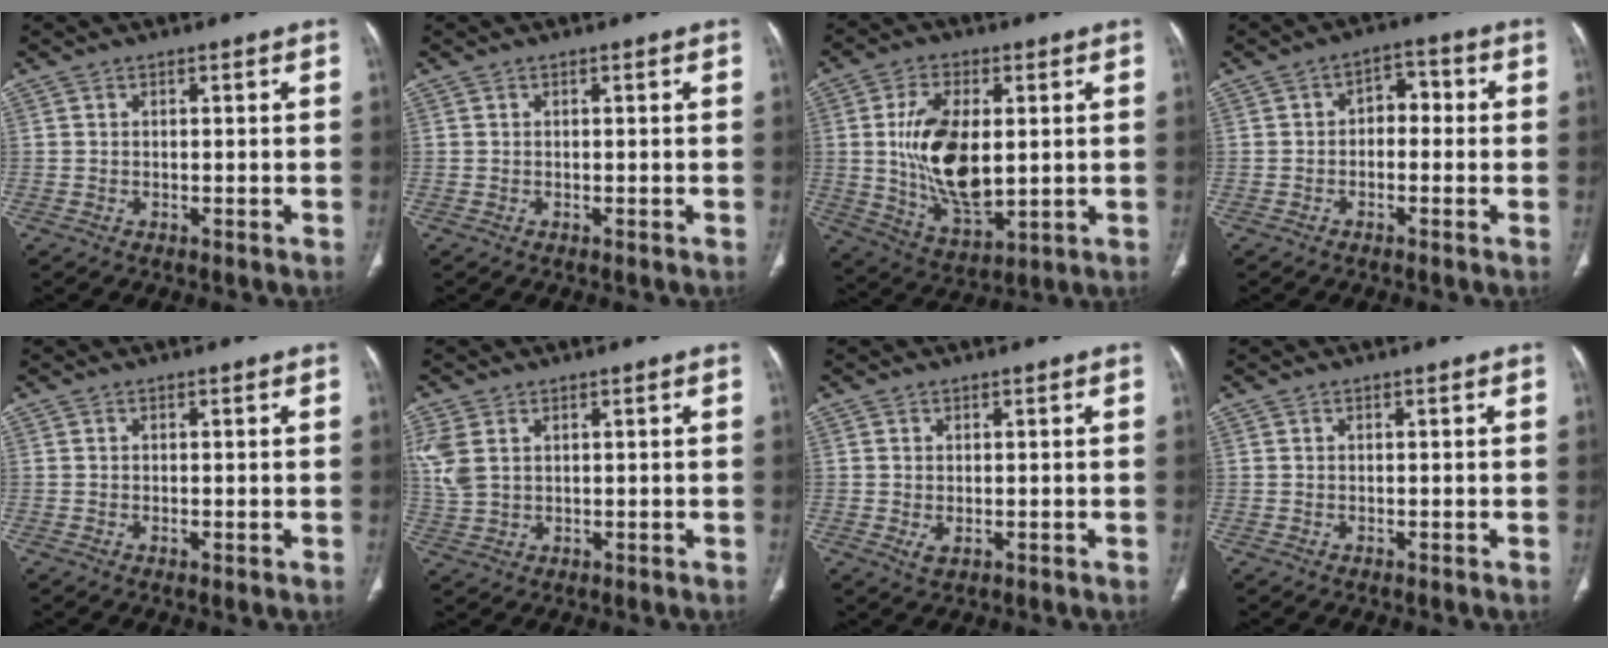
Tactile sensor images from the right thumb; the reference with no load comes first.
{"total": 0.0}
{"total": 15.6, "force": [1.3, 8.1, 13.2], "torque": [-0.232, -0.016, 0.034]}
{"total": 5.6, "force": [-0.6, 3.9, 4.0], "torque": [-0.029, 0.033, -0.022]}
{"total": 0.7, "force": [-0.2, 0.3, 0.6], "torque": [-0.012, -0.002, -0.003]}
{"total": 5.8, "force": [1.9, 3.7, 4.0], "torque": [-0.103, 0.004, 0.047]}
{"total": 1.7, "force": [-0.3, 1.1, 1.3], "torque": [-0.027, -0.005, 0.000]}
{"total": 0.0}